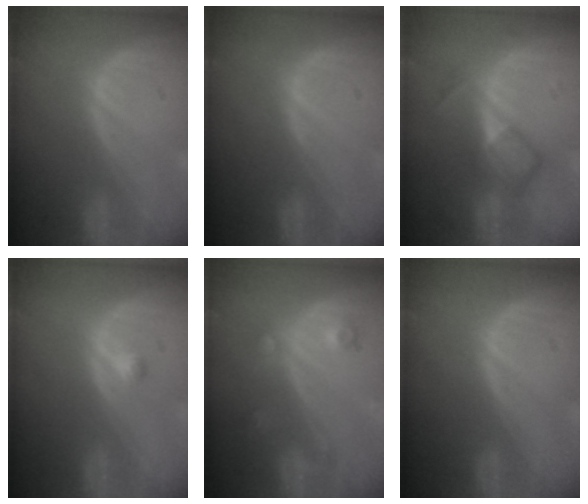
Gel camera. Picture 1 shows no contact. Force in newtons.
{"total": 0.0}
{"total": 6.0, "press": 5.1, "slide": 3.1}
{"total": 1.3, "press": 1.1, "slide": 0.7}
{"total": 3.7, "press": 3.4, "slide": 1.4}
{"total": 0.0}